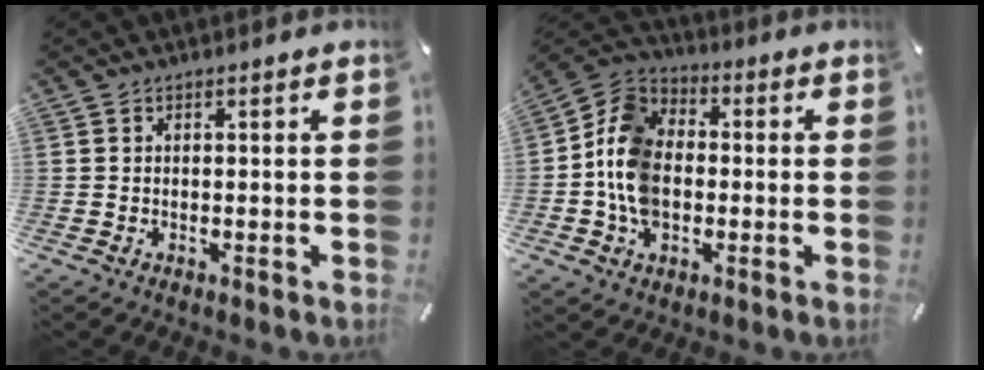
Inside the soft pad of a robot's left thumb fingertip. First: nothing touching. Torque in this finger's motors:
{"motor_torque": [1.83, 2.01, 0.40, 0.12, 0.22]}